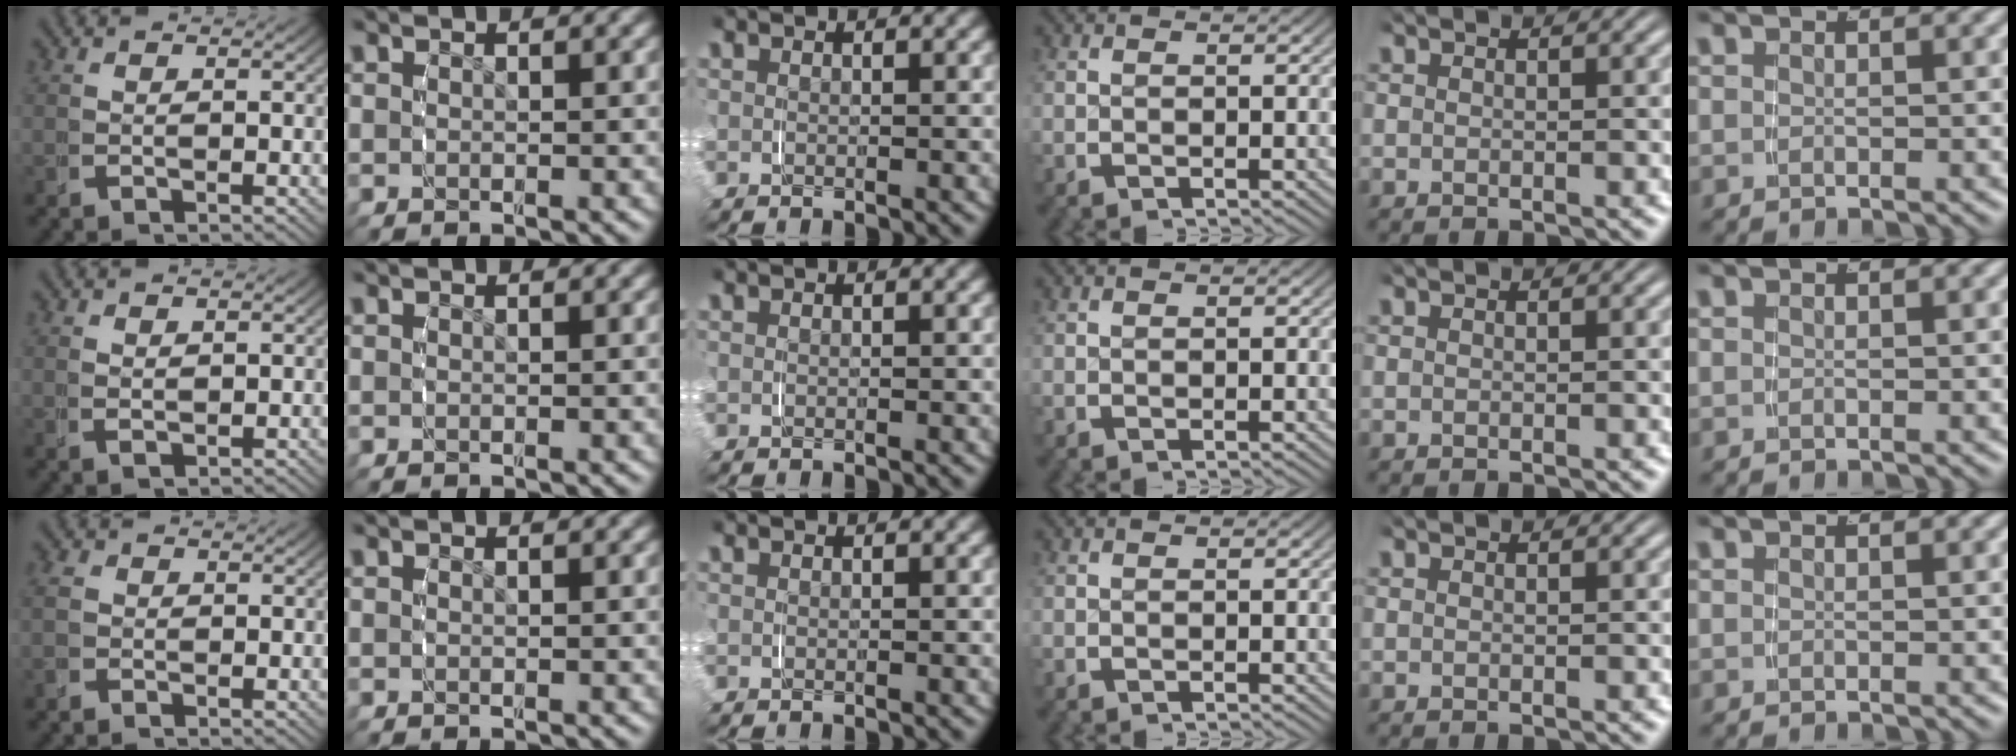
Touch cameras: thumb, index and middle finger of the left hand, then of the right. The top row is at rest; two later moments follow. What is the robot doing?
{"motion": "grasp_and_lifting", "object": "napkin"}